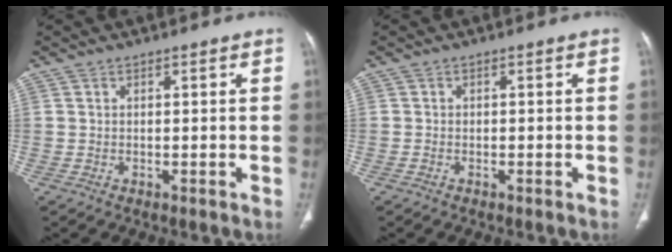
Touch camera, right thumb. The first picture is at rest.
{"total": 0.0}